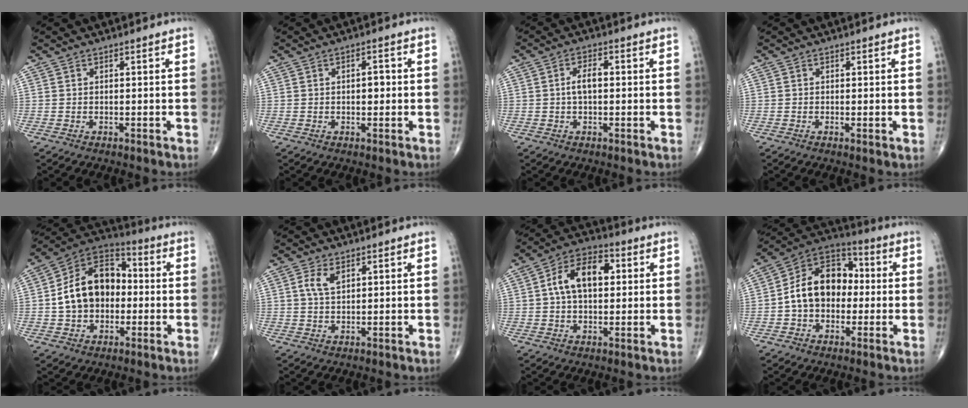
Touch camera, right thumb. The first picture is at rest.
{"total": 2.4, "force": [0.1, 1.2, 2.1], "torque": [-0.023, 0.000, -0.001]}
{"total": 3.6, "force": [0.0, 1.8, 3.1], "torque": [-0.061, 0.011, -0.003]}
{"total": 0.7, "force": [-0.1, 0.2, 0.7], "torque": [-0.015, -0.003, -0.004]}
{"total": 15.8, "force": [-0.5, 11.4, 11.0], "torque": [-0.157, 0.037, -0.019]}
{"total": 3.5, "force": [1.4, 1.9, 2.6], "torque": [-0.050, 0.001, 0.030]}
{"total": 11.4, "force": [2.0, 6.8, 8.9], "torque": [-0.145, 0.023, 0.024]}
{"total": 14.7, "force": [-0.4, 10.6, 10.1], "torque": [-0.139, 0.040, -0.021]}